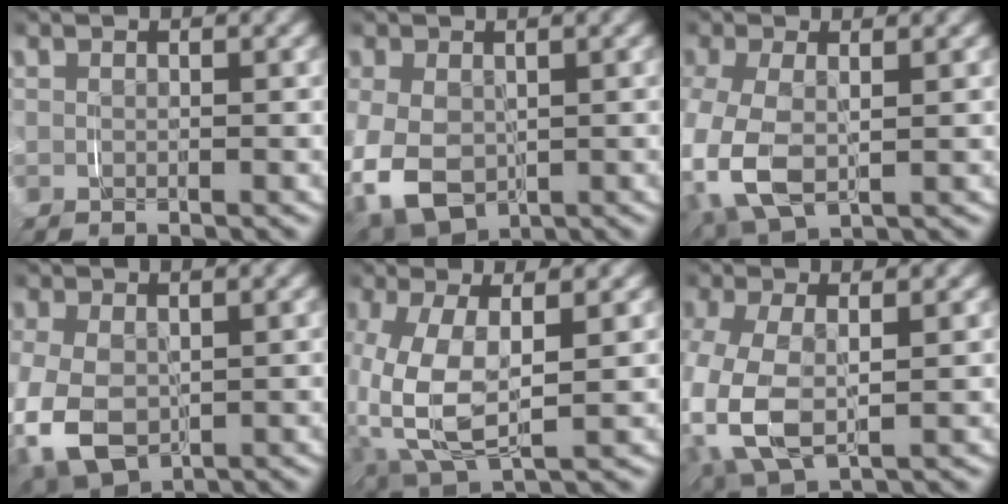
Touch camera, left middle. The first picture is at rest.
{"total": 10.2, "force": [-2.6, 8.6, 4.8], "torque": [-0.153, -0.052, -0.029]}
{"total": 7.9, "force": [-1.8, 5.7, 5.2], "torque": [-0.159, -0.033, -0.016]}
{"total": 8.5, "force": [-2.1, 7.0, 4.5], "torque": [-0.145, -0.044, -0.022]}
{"total": 8.4, "force": [-0.2, 5.0, 6.8], "torque": [-0.172, -0.022, 0.010]}
{"total": 8.6, "force": [-1.4, 5.9, 6.1], "torque": [-0.176, -0.029, -0.009]}